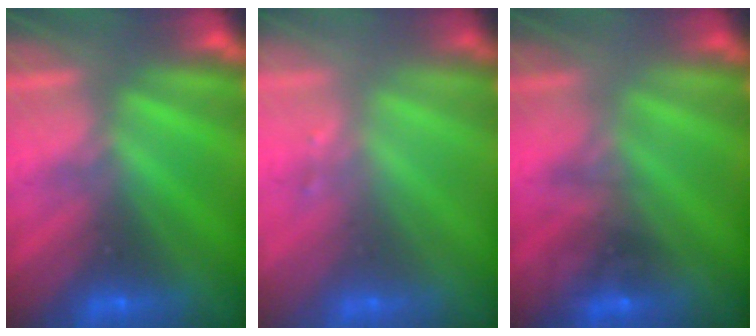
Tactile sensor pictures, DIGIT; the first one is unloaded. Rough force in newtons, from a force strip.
{"total": 1.5}
{"total": 1.6}